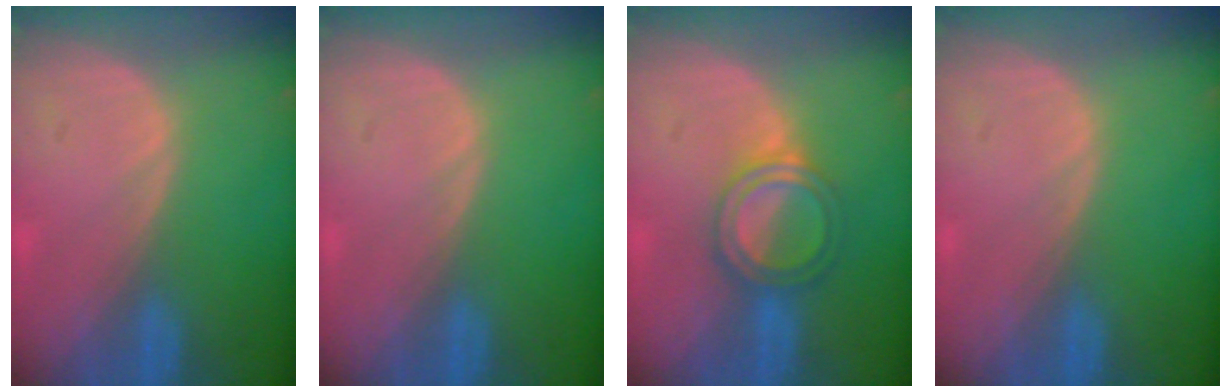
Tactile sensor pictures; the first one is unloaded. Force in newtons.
{"total": 0.0}
{"total": 5.0, "press": 5.0, "slide": 0.7}
{"total": 0.0}